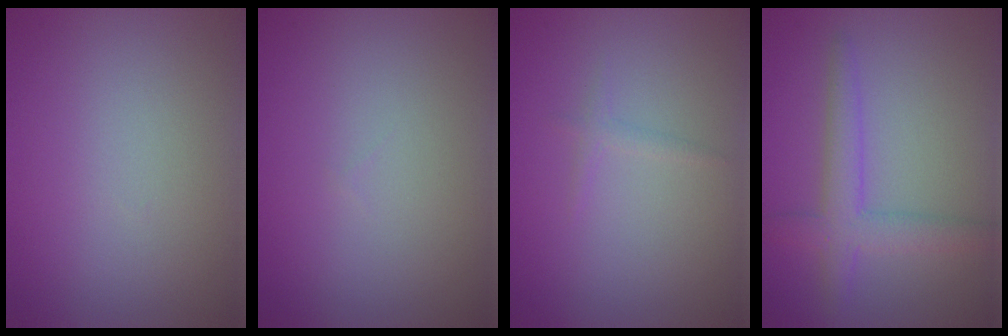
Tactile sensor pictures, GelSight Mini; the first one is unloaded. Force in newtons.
{"total": 0.0}
{"total": 0.8, "press": 0.8, "slide": 0.0}
{"total": 3.6, "press": 3.6, "slide": 0.0}